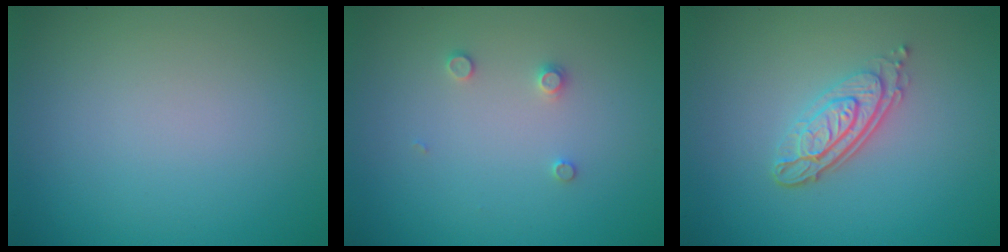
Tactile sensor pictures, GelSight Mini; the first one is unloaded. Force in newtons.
{"total": 1.0, "press": 1.0, "slide": 0.2}
{"total": 3.7, "press": 2.9, "slide": 2.4}